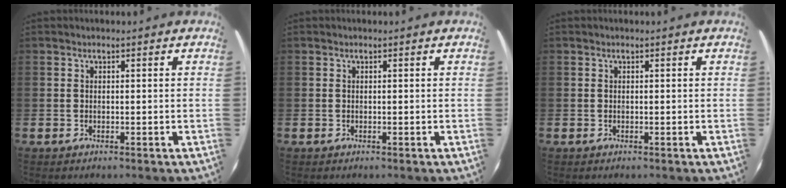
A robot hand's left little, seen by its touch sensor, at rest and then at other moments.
{"total": 0.0}
{"total": 0.0}